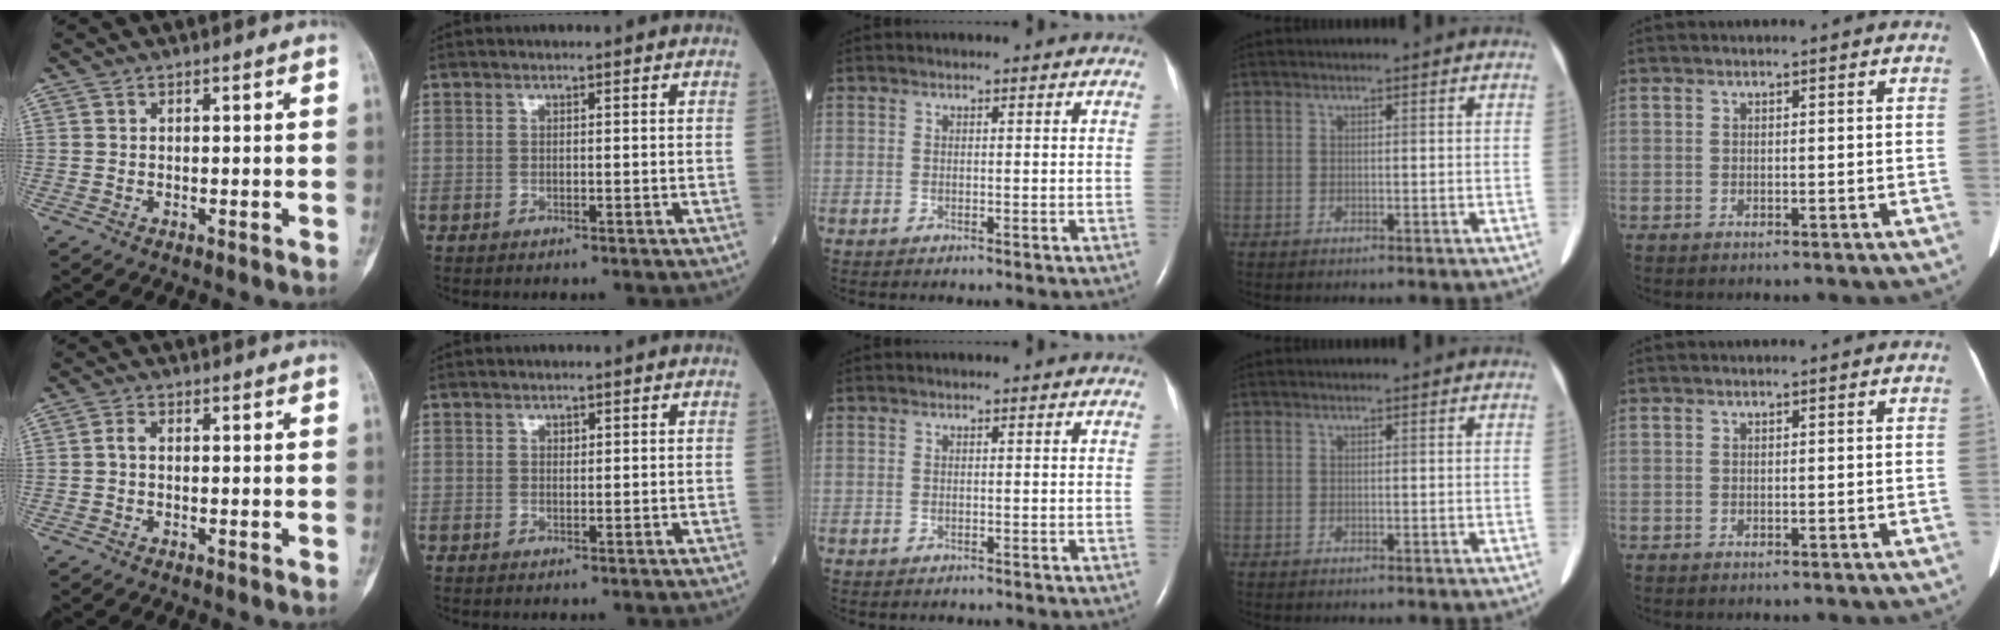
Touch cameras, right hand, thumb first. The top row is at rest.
{"thumb": {"total": 1.4, "force": [-0.3, 0.8, 1.1], "torque": [-0.019, 0.002, -0.010]}, "index": {"total": 0.5, "force": [0.2, 0.4, 0.2], "torque": [0.000, -0.002, 0.004]}}